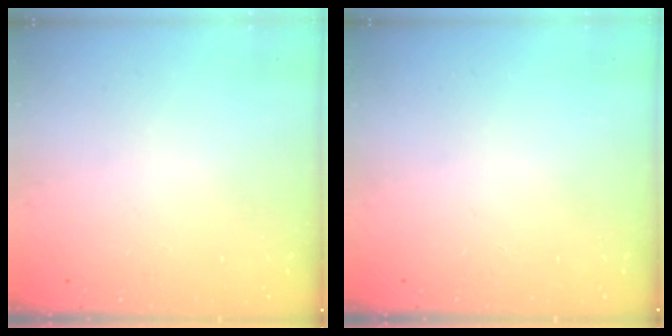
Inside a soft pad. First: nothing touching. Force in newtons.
{"total": 0.0}